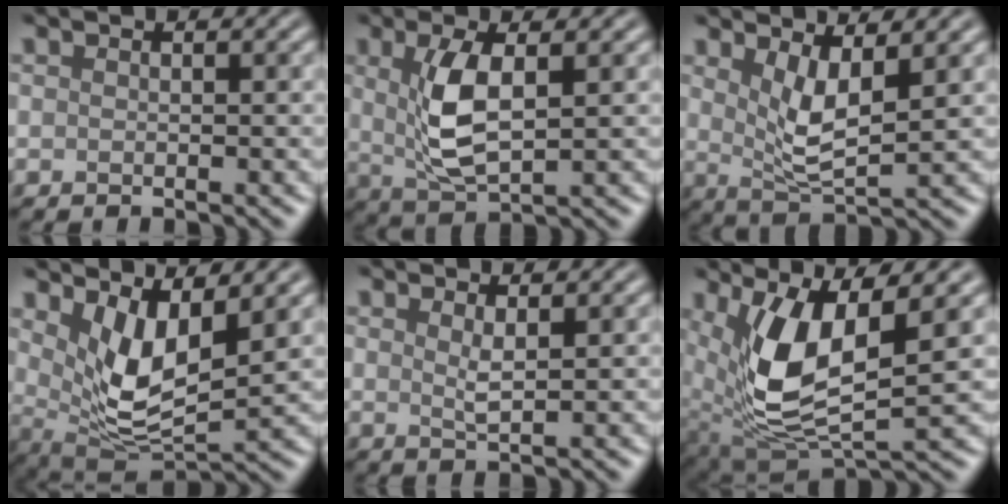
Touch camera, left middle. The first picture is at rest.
{"total": 4.4, "force": [0.5, 1.5, 4.1], "torque": [-0.092, -0.005, 0.023]}
{"total": 3.7, "force": [1.1, 1.0, 3.3], "torque": [-0.069, -0.013, 0.032]}
{"total": 6.0, "force": [1.9, 2.3, 5.2], "torque": [-0.109, -0.017, 0.045]}
{"total": 1.1, "force": [0.4, 0.1, 1.1], "torque": [-0.020, -0.004, 0.013]}
{"total": 8.5, "force": [1.6, 3.6, 7.5], "torque": [-0.173, -0.014, 0.039]}